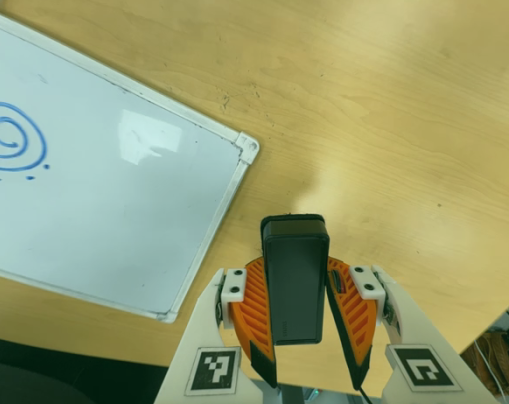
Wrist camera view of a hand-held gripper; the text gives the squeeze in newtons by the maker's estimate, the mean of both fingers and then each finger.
{"total": 7.9, "left": 6.8, "right": 9.0}